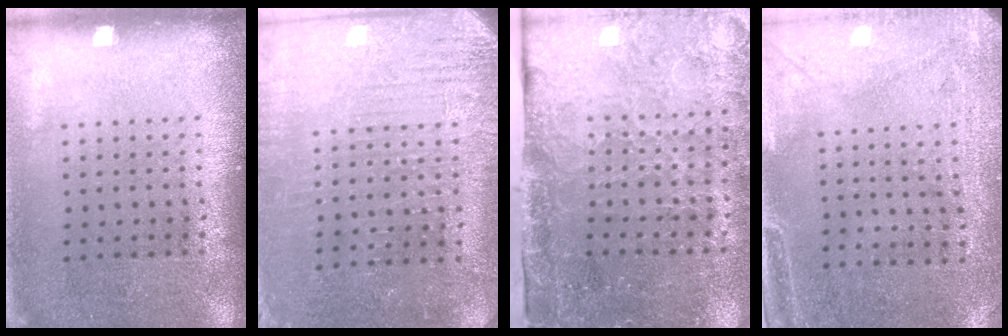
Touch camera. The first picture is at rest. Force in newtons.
{"total": 3.0, "press": 2.9, "slide": 0.6}
{"total": 4.9, "press": 3.7, "slide": 3.3}
{"total": 3.0, "press": 2.4, "slide": 1.8}